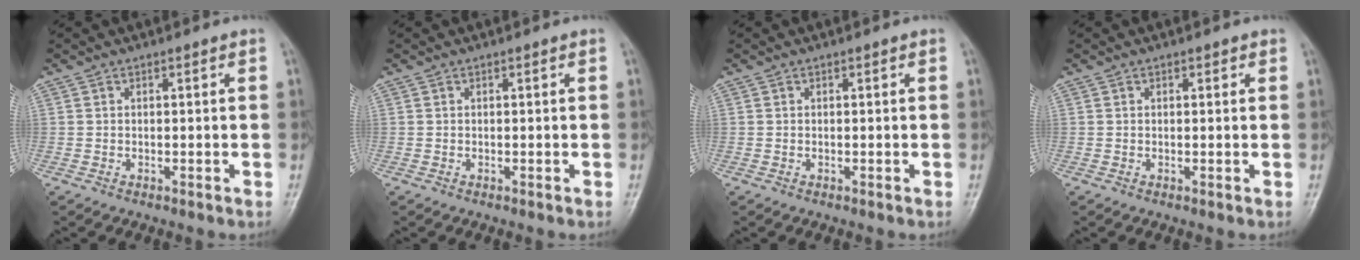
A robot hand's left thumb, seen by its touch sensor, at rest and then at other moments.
{"total": 0.0}
{"total": 0.0}
{"total": 0.8, "force": [0.5, 0.5, 0.4], "torque": [0.002, -0.001, 0.003]}